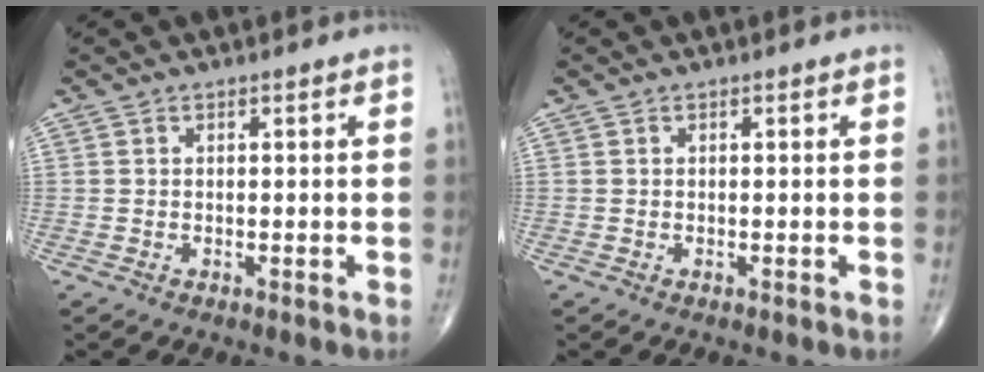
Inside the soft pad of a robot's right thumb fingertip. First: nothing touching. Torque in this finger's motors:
{"motor_torque": [-0.01, 0.01, 0.13, 0.13, 0.00]}